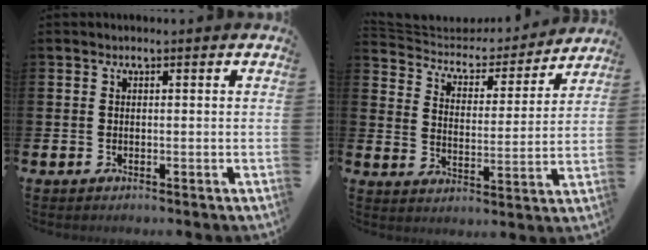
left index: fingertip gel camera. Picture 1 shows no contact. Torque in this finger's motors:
{"motor_torque": [-0.97, -1.17, -0.05, -0.02]}